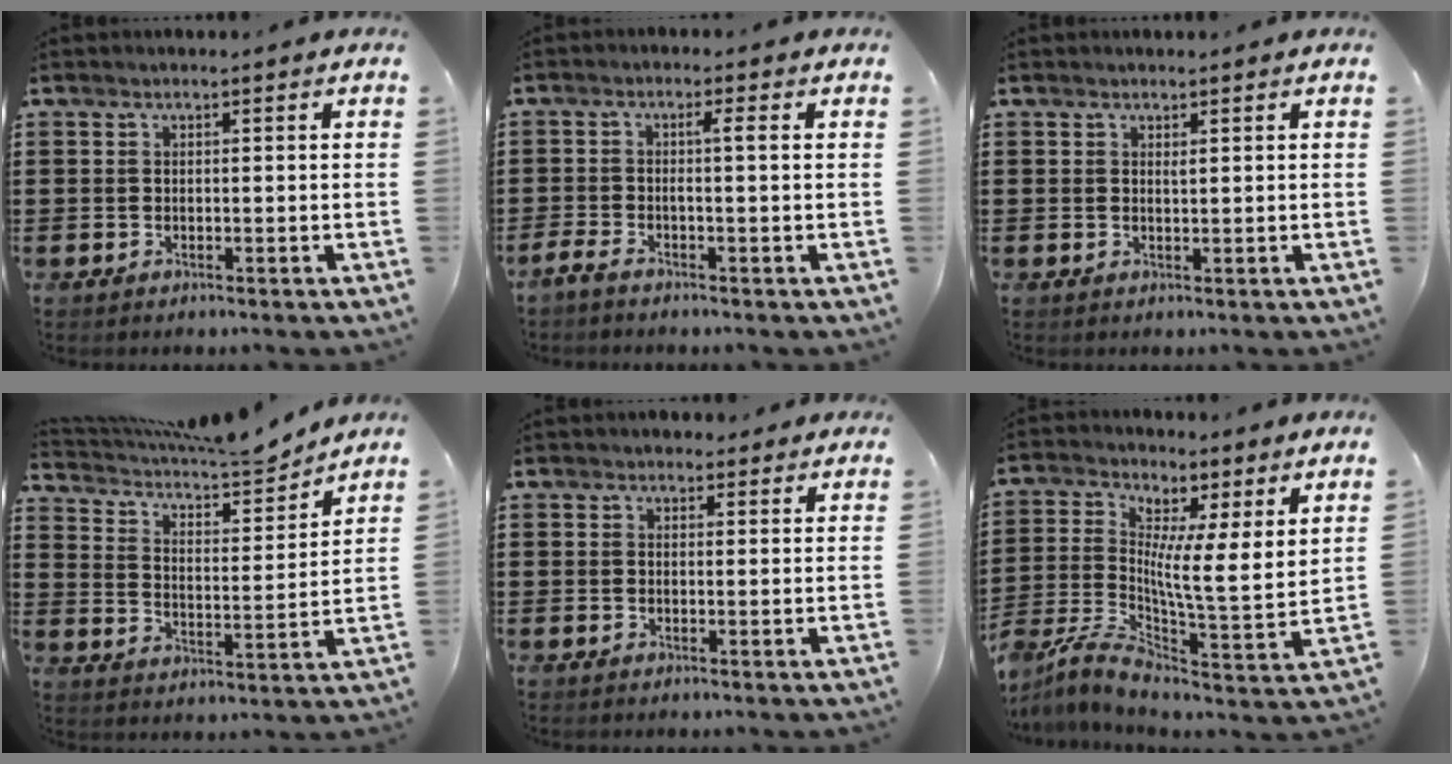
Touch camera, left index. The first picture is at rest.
{"total": 2.5, "force": [-0.5, -0.4, 2.4], "torque": [-0.053, -0.003, -0.017]}
{"total": 0.7, "force": [0.6, 0.1, 0.5], "torque": [-0.011, -0.001, 0.011]}
{"total": 7.1, "force": [6.4, 1.2, 2.8], "torque": [-0.067, -0.049, 0.104]}
{"total": 2.1, "force": [1.9, 0.8, 0.2], "torque": [0.000, 0.001, 0.034]}
{"total": 6.5, "force": [2.5, 1.8, 5.7], "torque": [-0.124, -0.029, 0.041]}